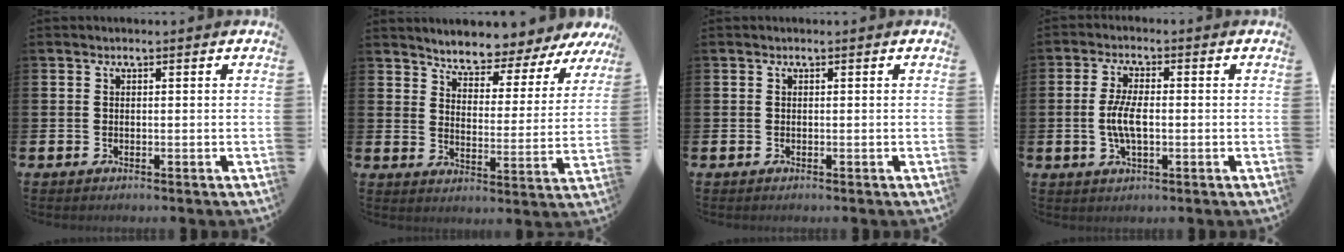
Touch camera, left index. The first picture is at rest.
{"total": 5.6, "force": [5.5, 0.6, 0.5], "torque": [-0.041, -0.050, 0.091]}
{"total": 0.0}
{"total": 5.1, "force": [-0.4, 2.1, 4.7], "torque": [-0.087, 0.002, -0.010]}